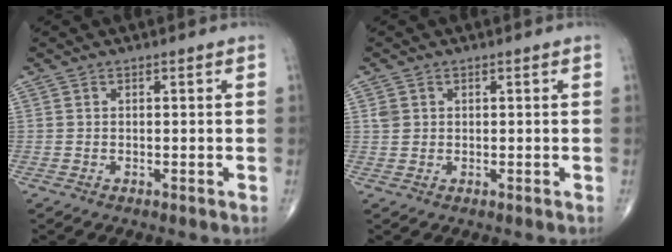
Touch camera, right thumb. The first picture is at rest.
{"total": 1.7, "force": [0.5, 1.4, 0.7], "torque": [-0.009, 0.000, 0.011]}